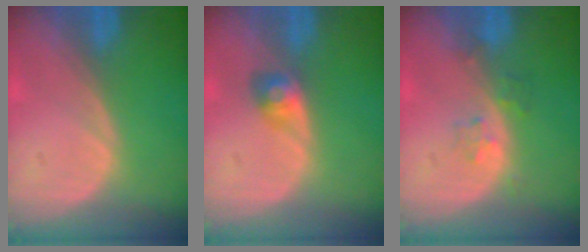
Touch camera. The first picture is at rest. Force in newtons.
{"total": 2.9, "press": 2.6, "slide": 1.1}
{"total": 2.3, "press": 2.2, "slide": 0.3}